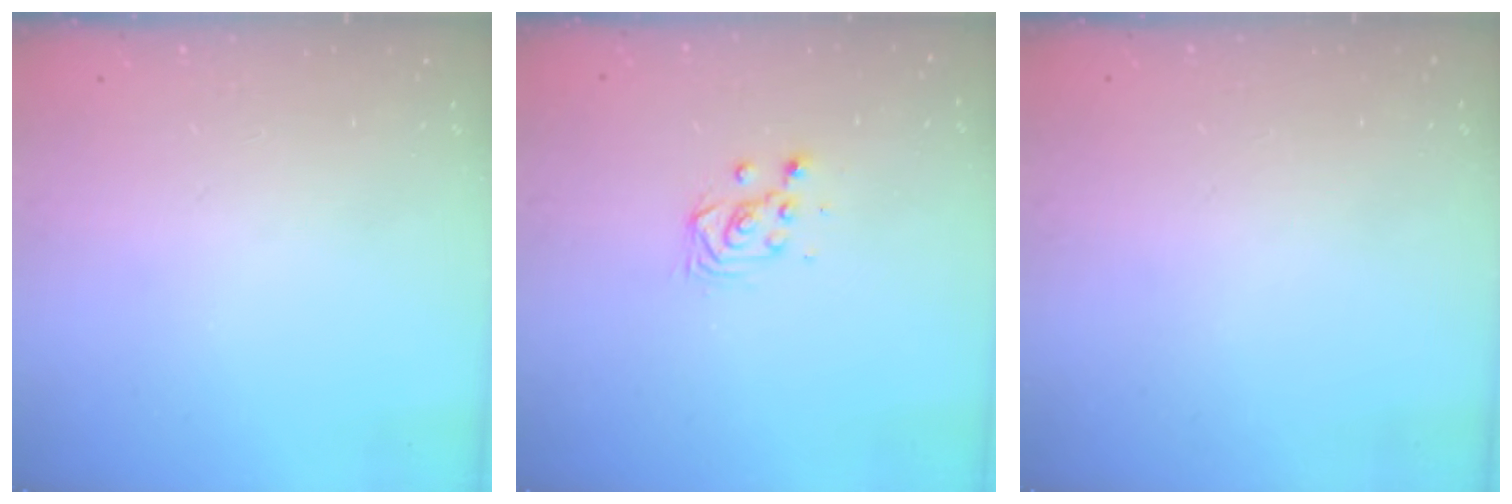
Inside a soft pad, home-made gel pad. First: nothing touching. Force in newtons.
{"total": 3.9, "press": 3.9, "slide": 0.2}
{"total": 0.0}